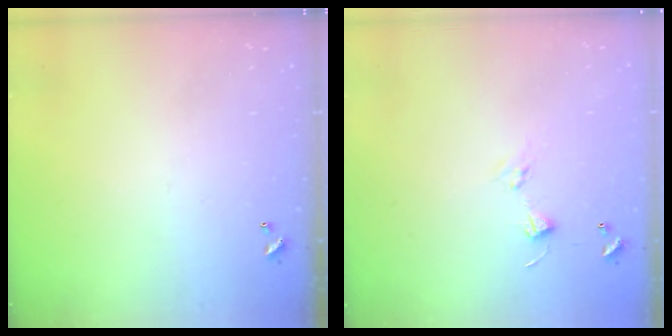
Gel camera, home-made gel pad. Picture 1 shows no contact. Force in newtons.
{"total": 5.0, "press": 5.0, "slide": 0.6}